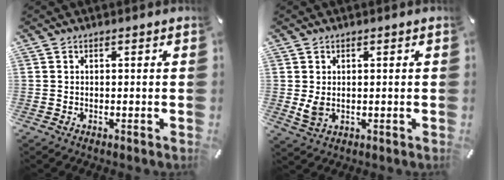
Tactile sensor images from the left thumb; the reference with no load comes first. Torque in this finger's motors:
{"motor_torque": [0.82, 0.94, 0.36, -0.38, 0.00]}